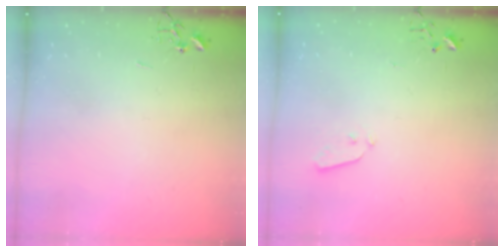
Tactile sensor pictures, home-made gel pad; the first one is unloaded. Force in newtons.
{"total": 3.8, "press": 3.8, "slide": 0.1}